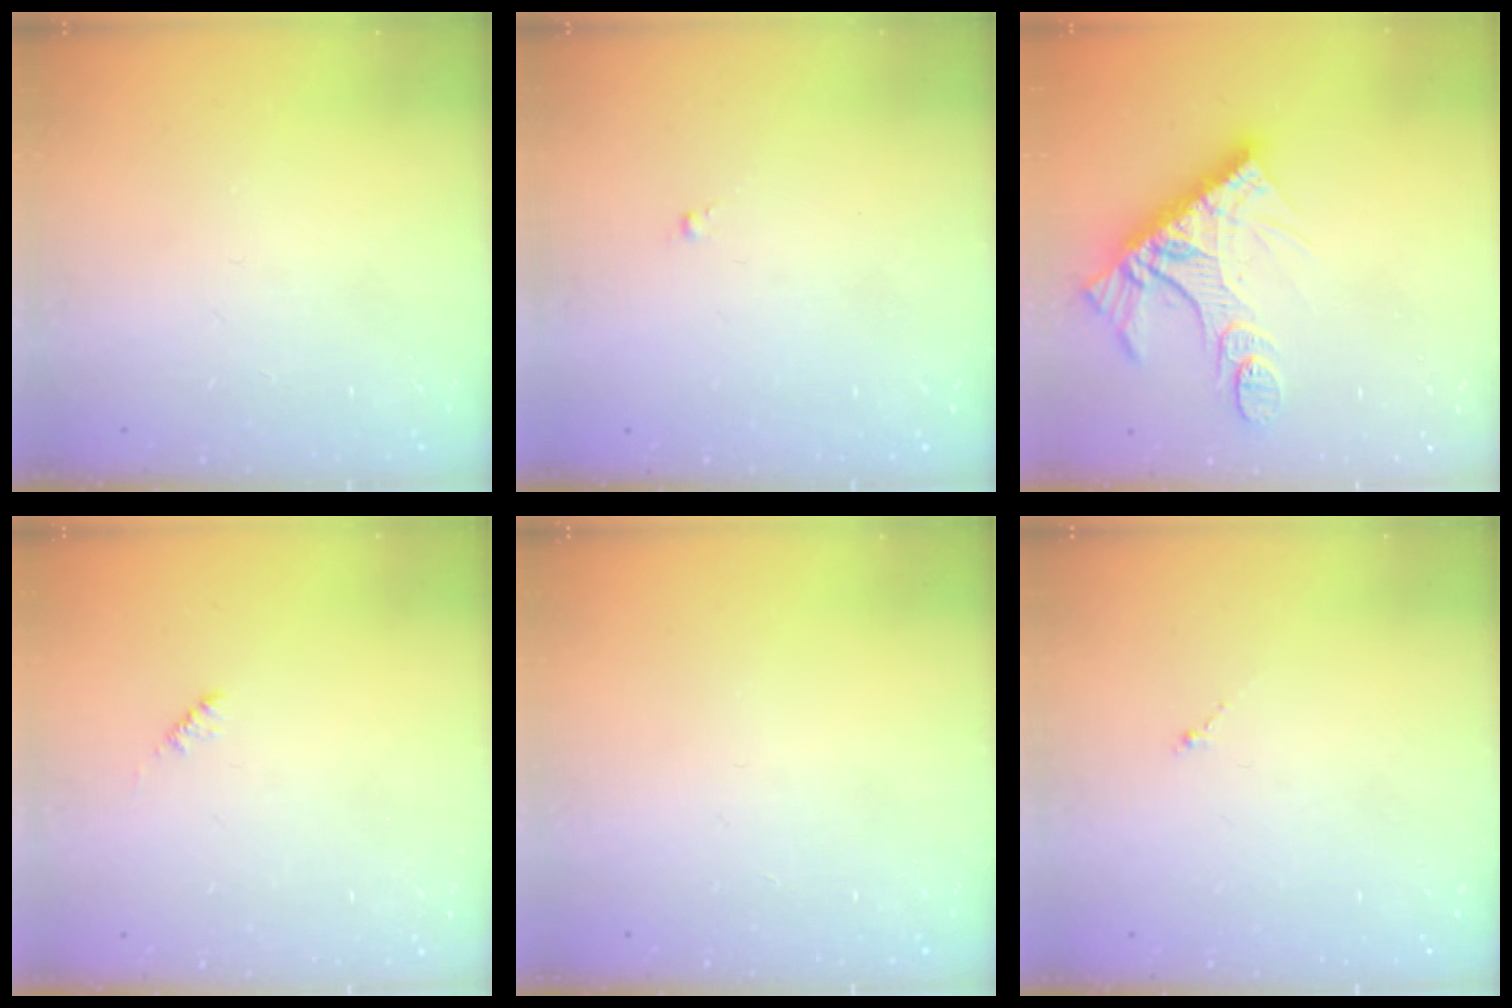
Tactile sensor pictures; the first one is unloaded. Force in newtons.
{"total": 0.0}
{"total": 15.5, "press": 15.4, "slide": 1.4}
{"total": 3.1, "press": 3.1, "slide": 0.6}
{"total": 0.0}
{"total": 0.0}